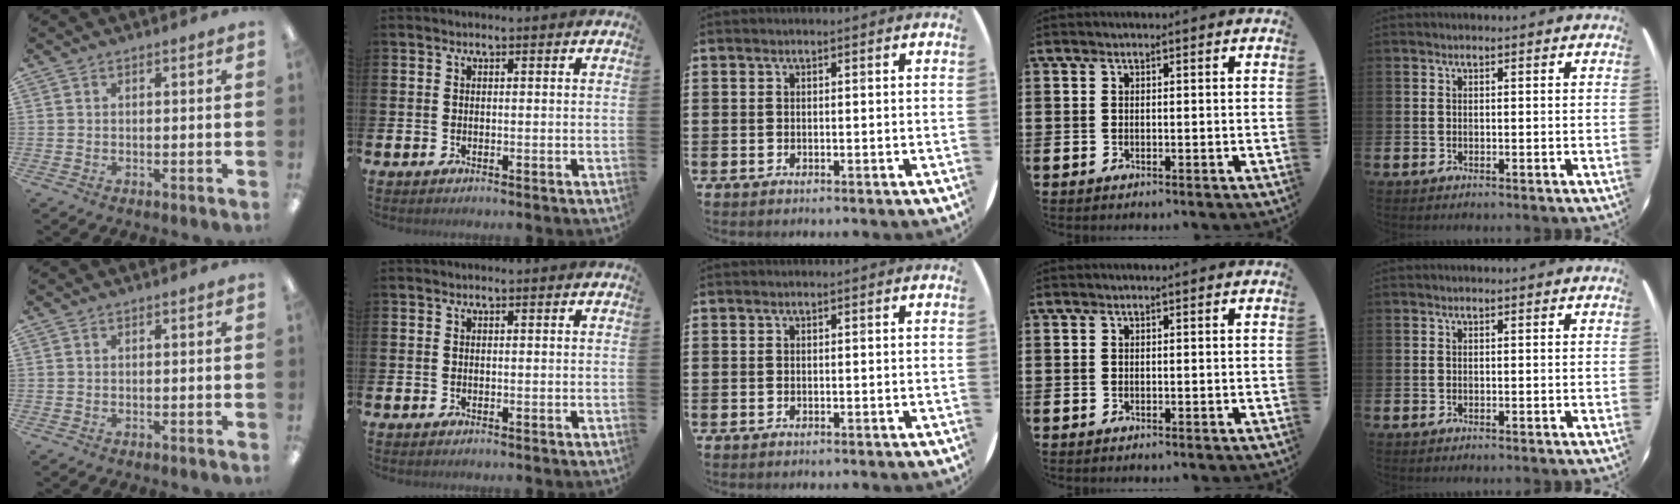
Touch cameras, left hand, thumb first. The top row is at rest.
{}